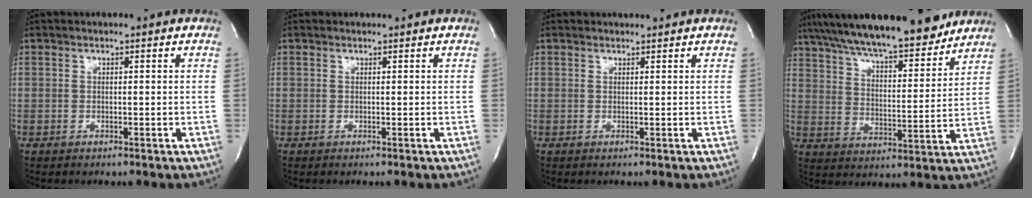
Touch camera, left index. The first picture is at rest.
{"total": 0.0}
{"total": 0.7, "force": [0.7, 0.2, -0.1], "torque": [-0.007, 0.004, 0.012]}
{"total": 21.0, "force": [17.8, 3.7, 10.5], "torque": [-0.182, 0.022, 0.272]}